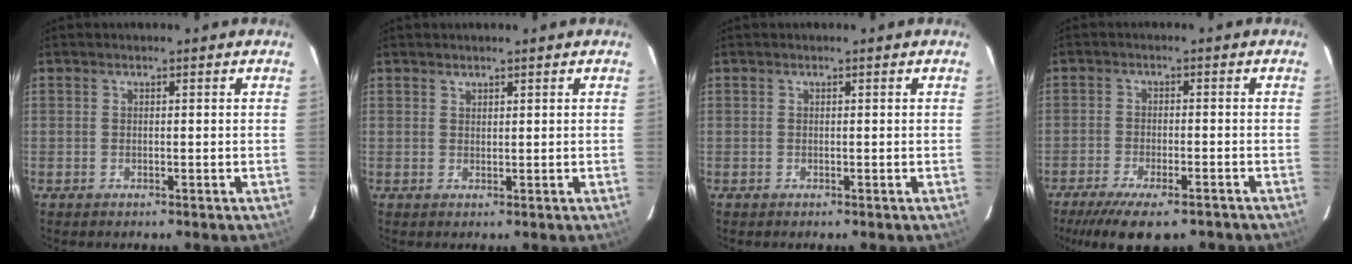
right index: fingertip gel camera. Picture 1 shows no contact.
{"total": 0.9, "force": [0.8, 0.4, 0.1], "torque": [-0.001, 0.002, 0.016]}
{"total": 0.0}
{"total": 14.5, "force": [-10.9, 4.5, 8.3], "torque": [-0.176, -0.037, -0.172]}